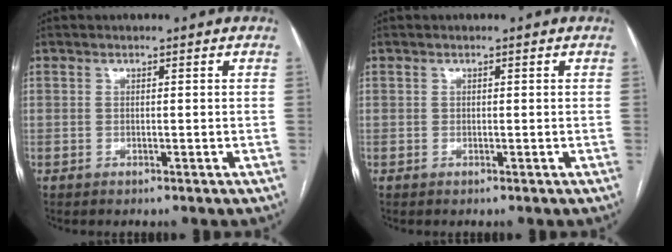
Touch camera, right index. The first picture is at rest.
{"total": 0.0}